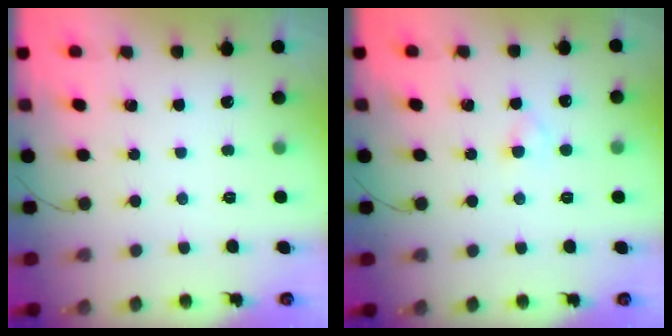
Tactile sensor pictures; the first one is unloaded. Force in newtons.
{"total": 2.1, "press": 1.8, "slide": 1.1}